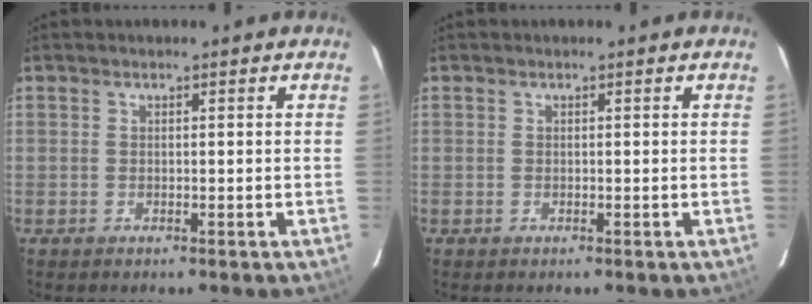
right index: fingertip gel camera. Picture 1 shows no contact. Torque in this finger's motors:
{"motor_torque": [0.03, 0.03, 0.00, 0.00]}